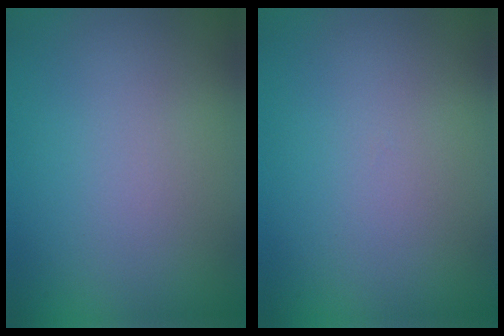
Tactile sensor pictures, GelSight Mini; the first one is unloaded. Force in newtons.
{"total": 0.0}